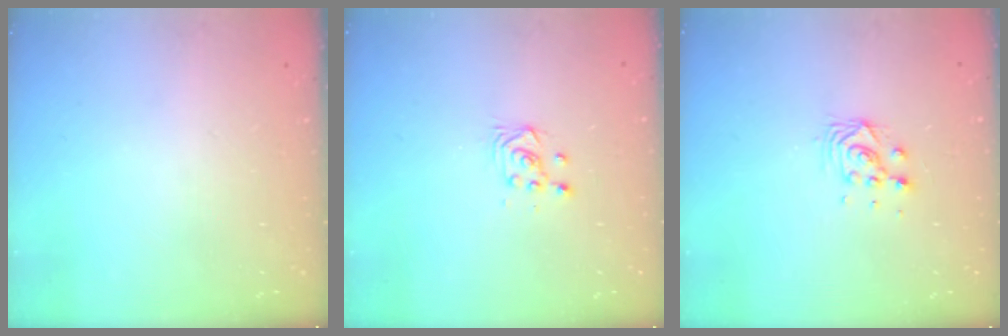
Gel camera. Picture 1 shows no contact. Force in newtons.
{"total": 4.1, "press": 4.0, "slide": 1.0}
{"total": 6.2, "press": 6.2, "slide": 0.2}